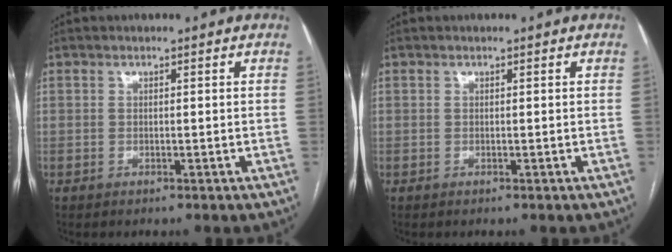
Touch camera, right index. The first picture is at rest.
{"total": 0.0}